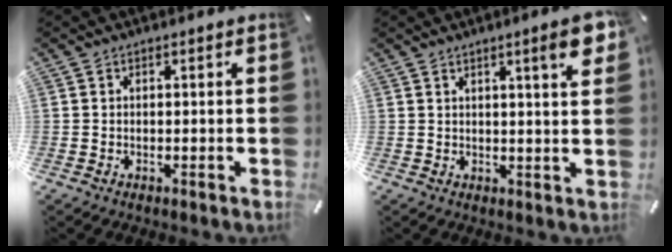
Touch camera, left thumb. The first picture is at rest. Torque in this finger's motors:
{"motor_torque": [1.10, 0.96, 0.83, -0.32, 0.13]}